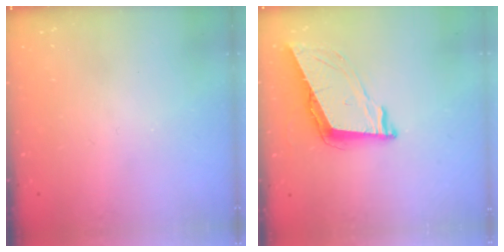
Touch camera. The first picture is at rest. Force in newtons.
{"total": 9.0, "press": 8.4, "slide": 3.2}